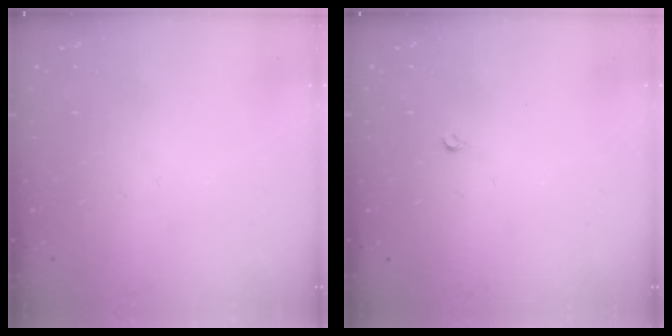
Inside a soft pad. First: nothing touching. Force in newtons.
{"total": 2.6, "press": 2.5, "slide": 0.4}